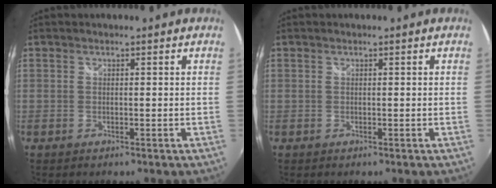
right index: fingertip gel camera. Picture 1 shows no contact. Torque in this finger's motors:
{"motor_torque": [0.23, 0.25, 0.09, 0.00]}